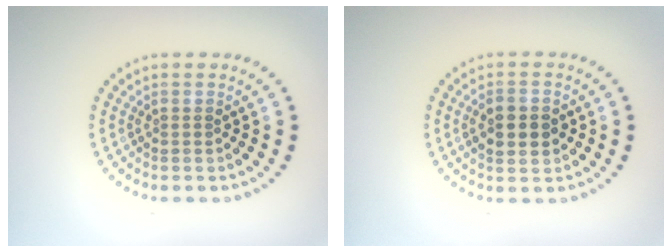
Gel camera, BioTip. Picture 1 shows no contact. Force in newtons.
{"total": 3.1, "press": 3.1, "slide": 0.0}